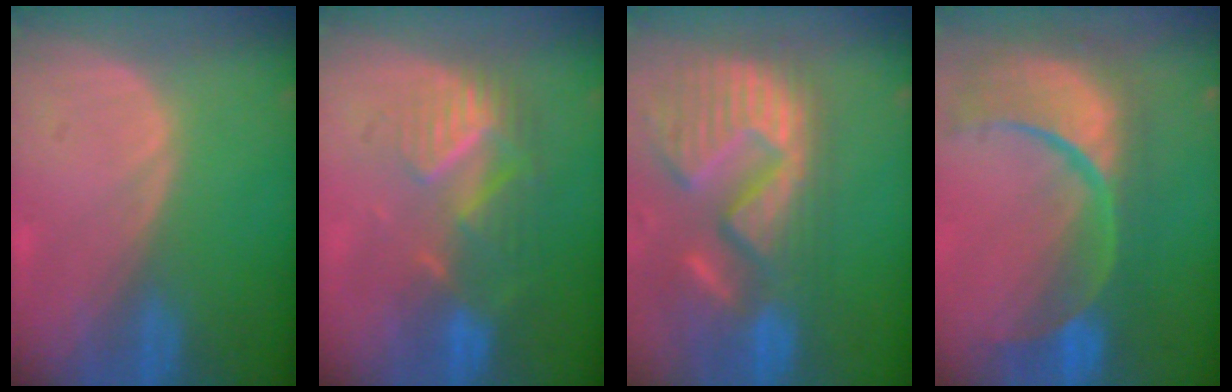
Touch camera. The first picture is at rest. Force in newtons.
{"total": 9.0, "press": 7.9, "slide": 4.4}
{"total": 14.9, "press": 12.4, "slide": 8.2}
{"total": 13.7, "press": 10.8, "slide": 8.3}